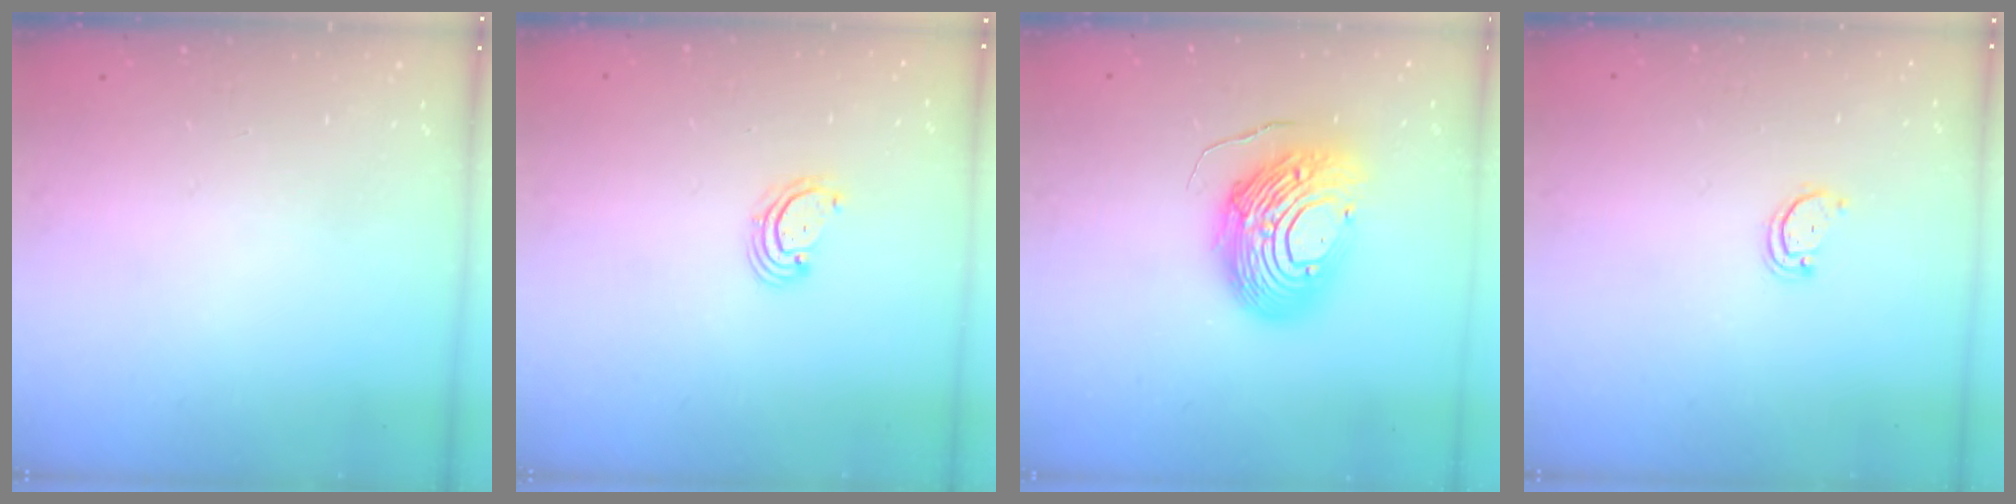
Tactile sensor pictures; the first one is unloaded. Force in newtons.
{"total": 2.7, "press": 2.7, "slide": 0.7}
{"total": 16.2, "press": 16.2, "slide": 1.3}
{"total": 2.2, "press": 2.2, "slide": 0.2}